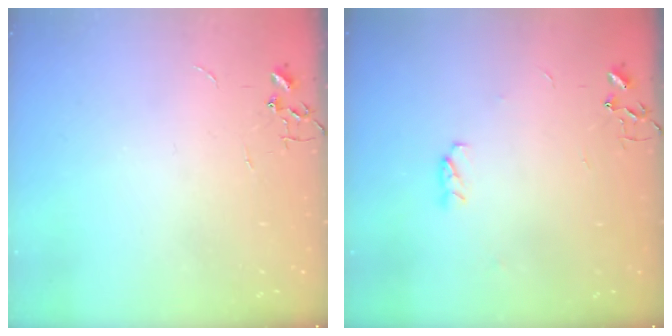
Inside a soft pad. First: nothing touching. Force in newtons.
{"total": 3.5, "press": 3.4, "slide": 1.0}